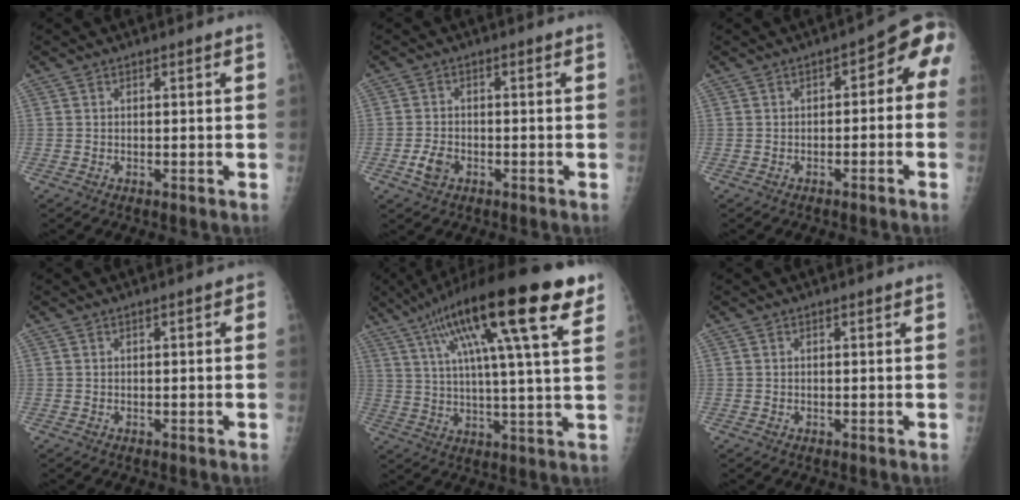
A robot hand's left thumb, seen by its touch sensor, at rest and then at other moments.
{"total": 3.4, "force": [-1.5, 2.3, 1.9], "torque": [-0.035, 0.006, -0.029]}
{"total": 6.7, "force": [-1.5, 3.8, 5.3], "torque": [-0.036, 0.042, -0.029]}
{"total": 1.3, "force": [0.2, 0.6, 1.1], "torque": [-0.009, 0.004, -0.002]}
{"total": 24.7, "force": [12.5, 4.3, 20.8], "torque": [-0.334, 0.001, 0.194]}
{"total": 0.0}